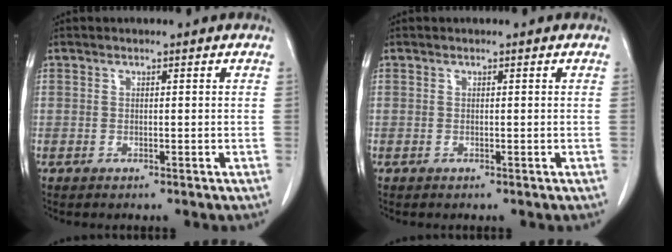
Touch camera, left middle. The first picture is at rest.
{"total": 0.0}